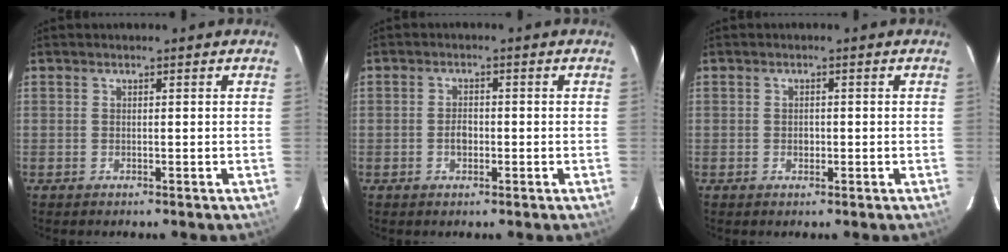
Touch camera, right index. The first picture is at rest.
{"total": 2.3, "force": [-0.6, 1.6, 1.5], "torque": [-0.028, 0.004, -0.011]}
{"total": 1.2, "force": [-0.2, 1.0, 0.5], "torque": [-0.008, 0.002, -0.003]}